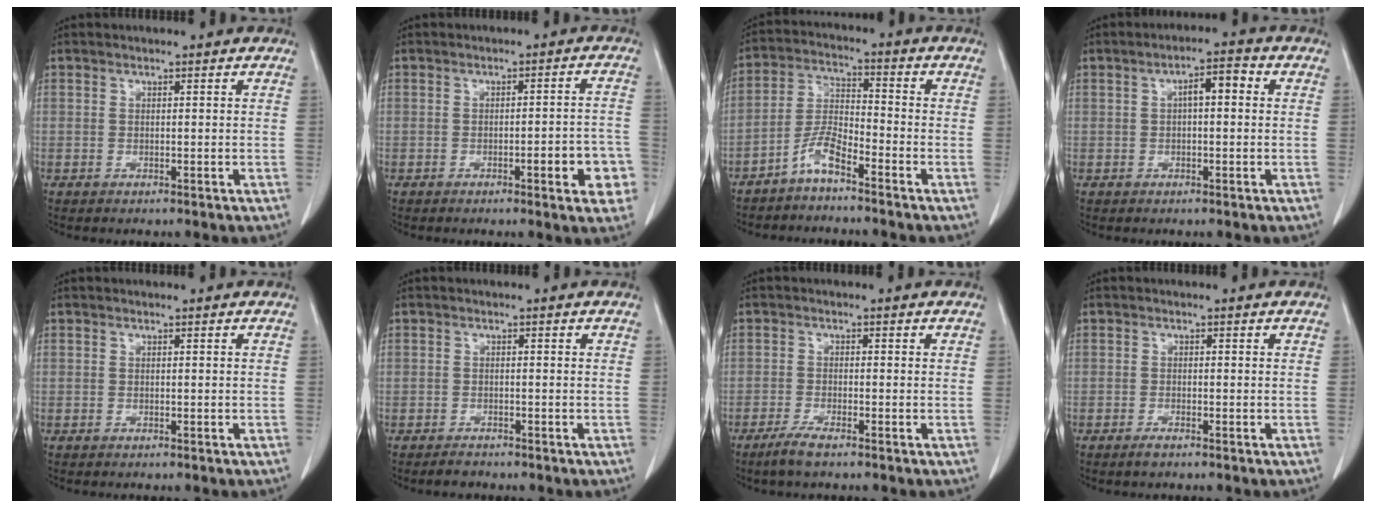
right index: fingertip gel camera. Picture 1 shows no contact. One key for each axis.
{"total": 6.9, "fx": -2.8, "fy": 1.4, "fz": 6.1, "tx": -0.064, "ty": 0.010, "tz": -0.034}
{"total": 5.3, "fx": -4.1, "fy": 0.9, "fz": 3.2, "tx": -0.074, "ty": 0.000, "tz": -0.085}
{"total": 4.1, "fx": 0.7, "fy": 1.2, "fz": 3.9, "tx": -0.063, "ty": 0.019, "tz": 0.007}
{"total": 0.0}
{"total": 1.5, "fx": -1.3, "fy": 0.8, "fz": 0.1, "tx": -0.005, "ty": 0.000, "tz": -0.022}
{"total": 2.9, "fx": -2.1, "fy": 0.3, "fz": 2.0, "tx": -0.043, "ty": -0.004, "tz": -0.043}
{"total": 1.1, "fx": -0.9, "fy": 0.2, "fz": 0.7, "tx": -0.011, "ty": -0.002, "tz": -0.014}